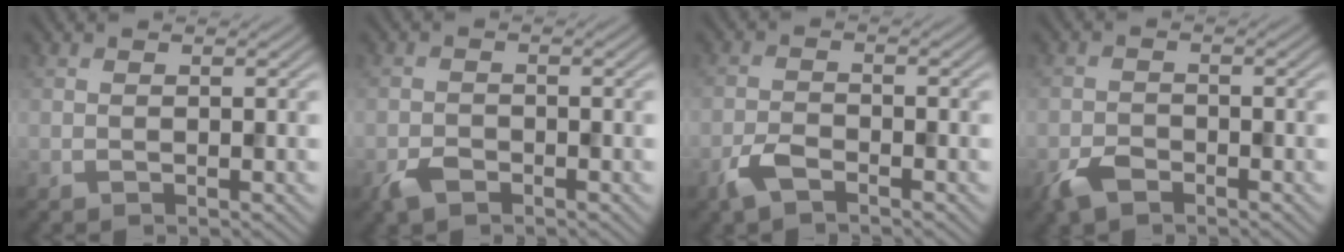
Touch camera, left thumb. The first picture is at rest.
{"total": 2.5, "force": [-1.7, 1.3, 1.3], "torque": [-0.027, -0.002, -0.038]}
{"total": 3.1, "force": [-2.2, 1.2, 1.9], "torque": [-0.044, 0.000, -0.052]}
{"total": 3.3, "force": [-2.3, 1.7, 1.7], "torque": [-0.037, -0.004, -0.052]}